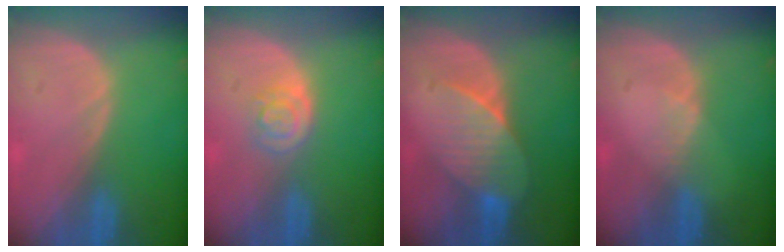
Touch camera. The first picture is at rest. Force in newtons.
{"total": 3.2, "press": 3.2, "slide": 0.2}
{"total": 7.4, "press": 6.9, "slide": 2.6}
{"total": 1.1, "press": 1.1, "slide": 0.2}